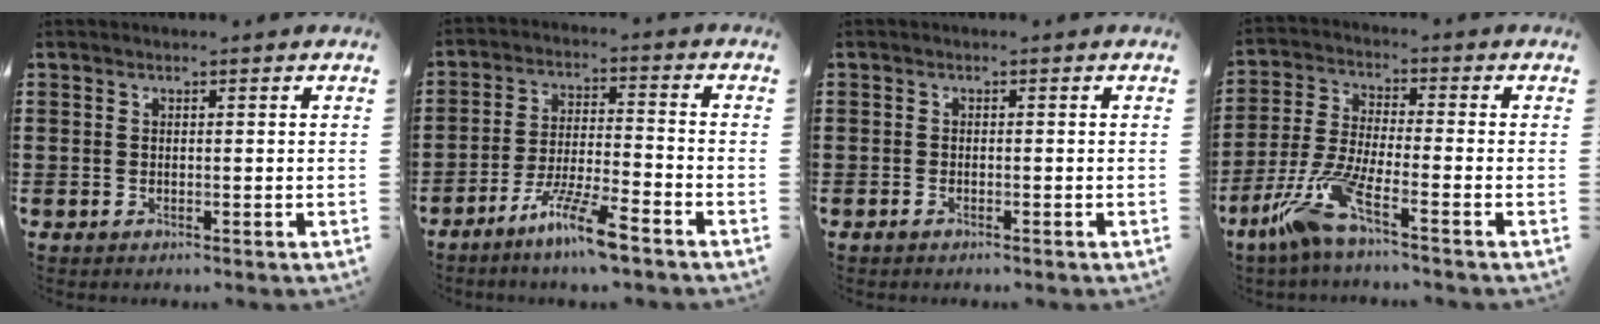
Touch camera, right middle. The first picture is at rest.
{"total": 8.5, "force": [-6.1, 0.5, 5.8], "torque": [-0.118, -0.007, -0.117]}
{"total": 0.7, "force": [-0.6, 0.1, 0.4], "torque": [-0.009, -0.003, -0.010]}
{"total": 8.3, "force": [-5.5, 1.0, 6.1], "torque": [-0.145, -0.015, -0.110]}